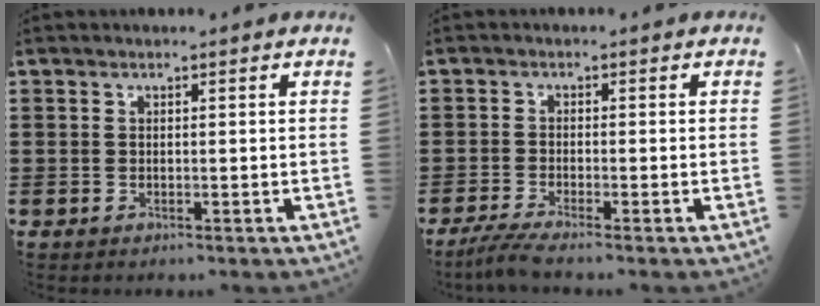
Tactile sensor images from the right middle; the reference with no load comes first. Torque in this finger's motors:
{"motor_torque": [0.84, -0.42, 0.01, 0.05]}